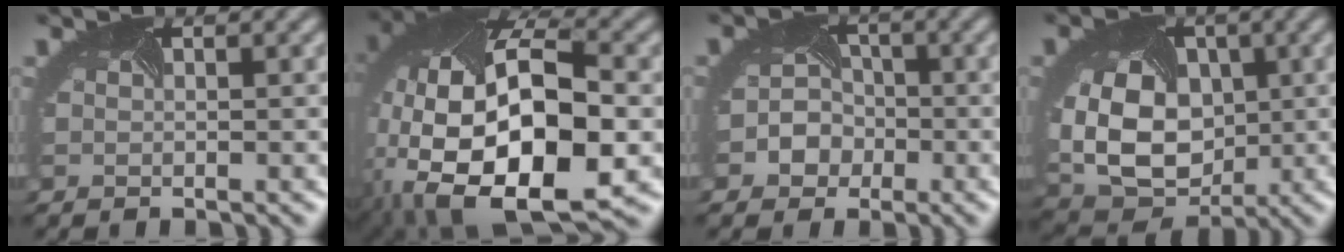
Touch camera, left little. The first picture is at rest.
{"total": 18.7, "force": [-4.5, 10.1, 15.2], "torque": [-0.290, -0.021, -0.067]}
{"total": 3.5, "force": [-1.3, 3.0, 1.0], "torque": [0.004, 0.002, -0.023]}
{"total": 12.1, "force": [-0.3, 9.2, 7.8], "torque": [-0.154, -0.023, 0.000]}